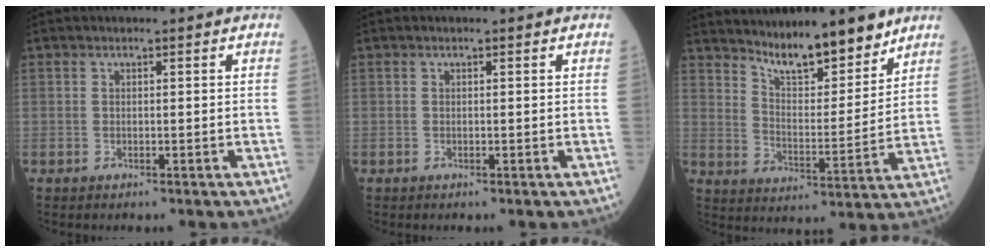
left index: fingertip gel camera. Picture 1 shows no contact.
{"total": 0.0}
{"total": 11.3, "force": [9.5, 2.1, 5.7], "torque": [-0.091, -0.006, 0.164]}